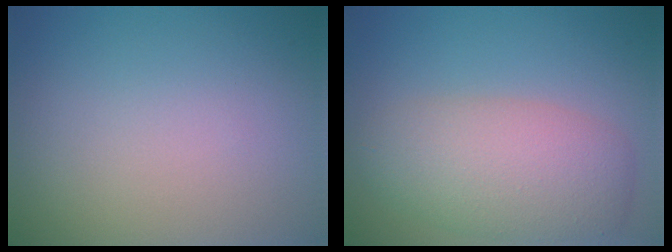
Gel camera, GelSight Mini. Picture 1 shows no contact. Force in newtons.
{"total": 5.7, "press": 5.6, "slide": 0.3}